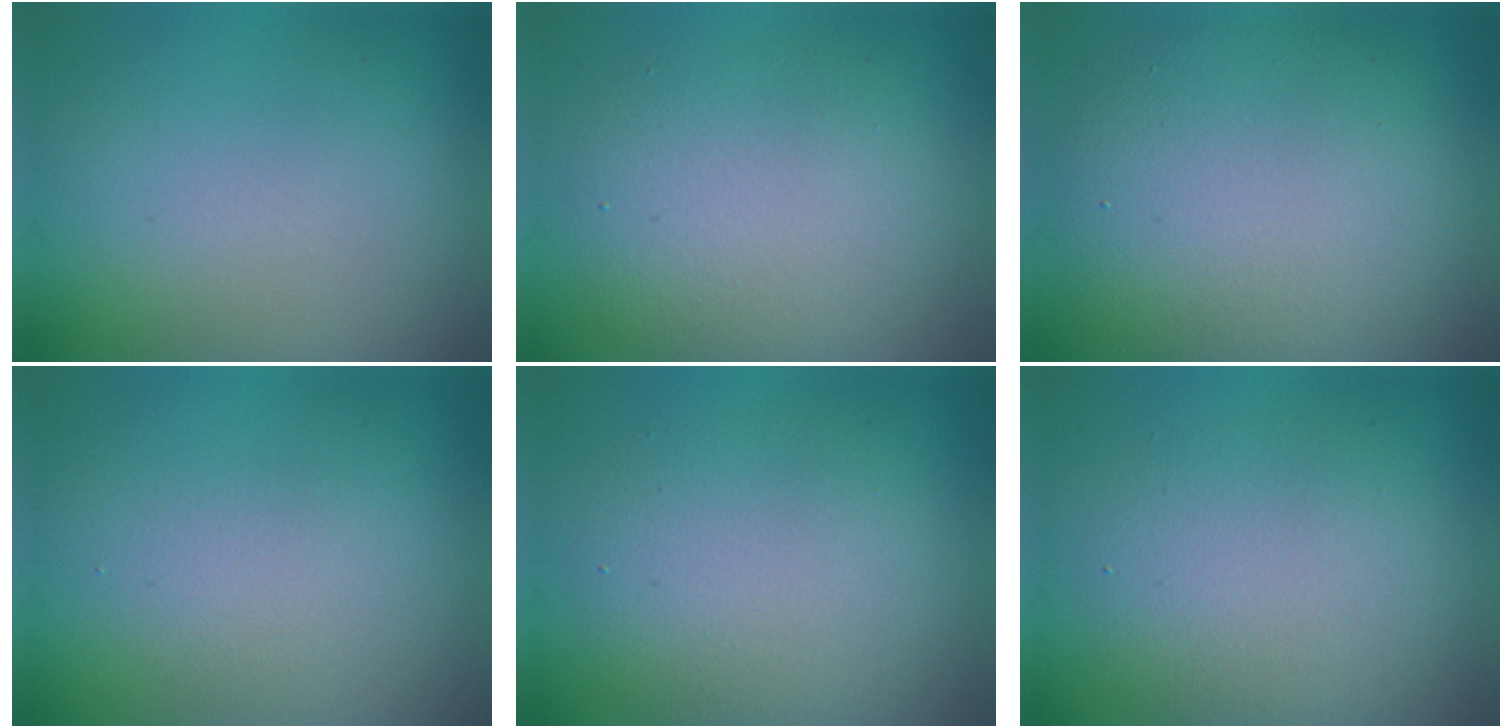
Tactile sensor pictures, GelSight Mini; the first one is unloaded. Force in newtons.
{"total": 5.8, "press": 5.8, "slide": 0.3}
{"total": 9.2, "press": 9.2, "slide": 0.7}
{"total": 1.6, "press": 1.6, "slide": 0.1}
{"total": 4.9, "press": 4.9, "slide": 0.4}
{"total": 4.8, "press": 4.8, "slide": 0.2}